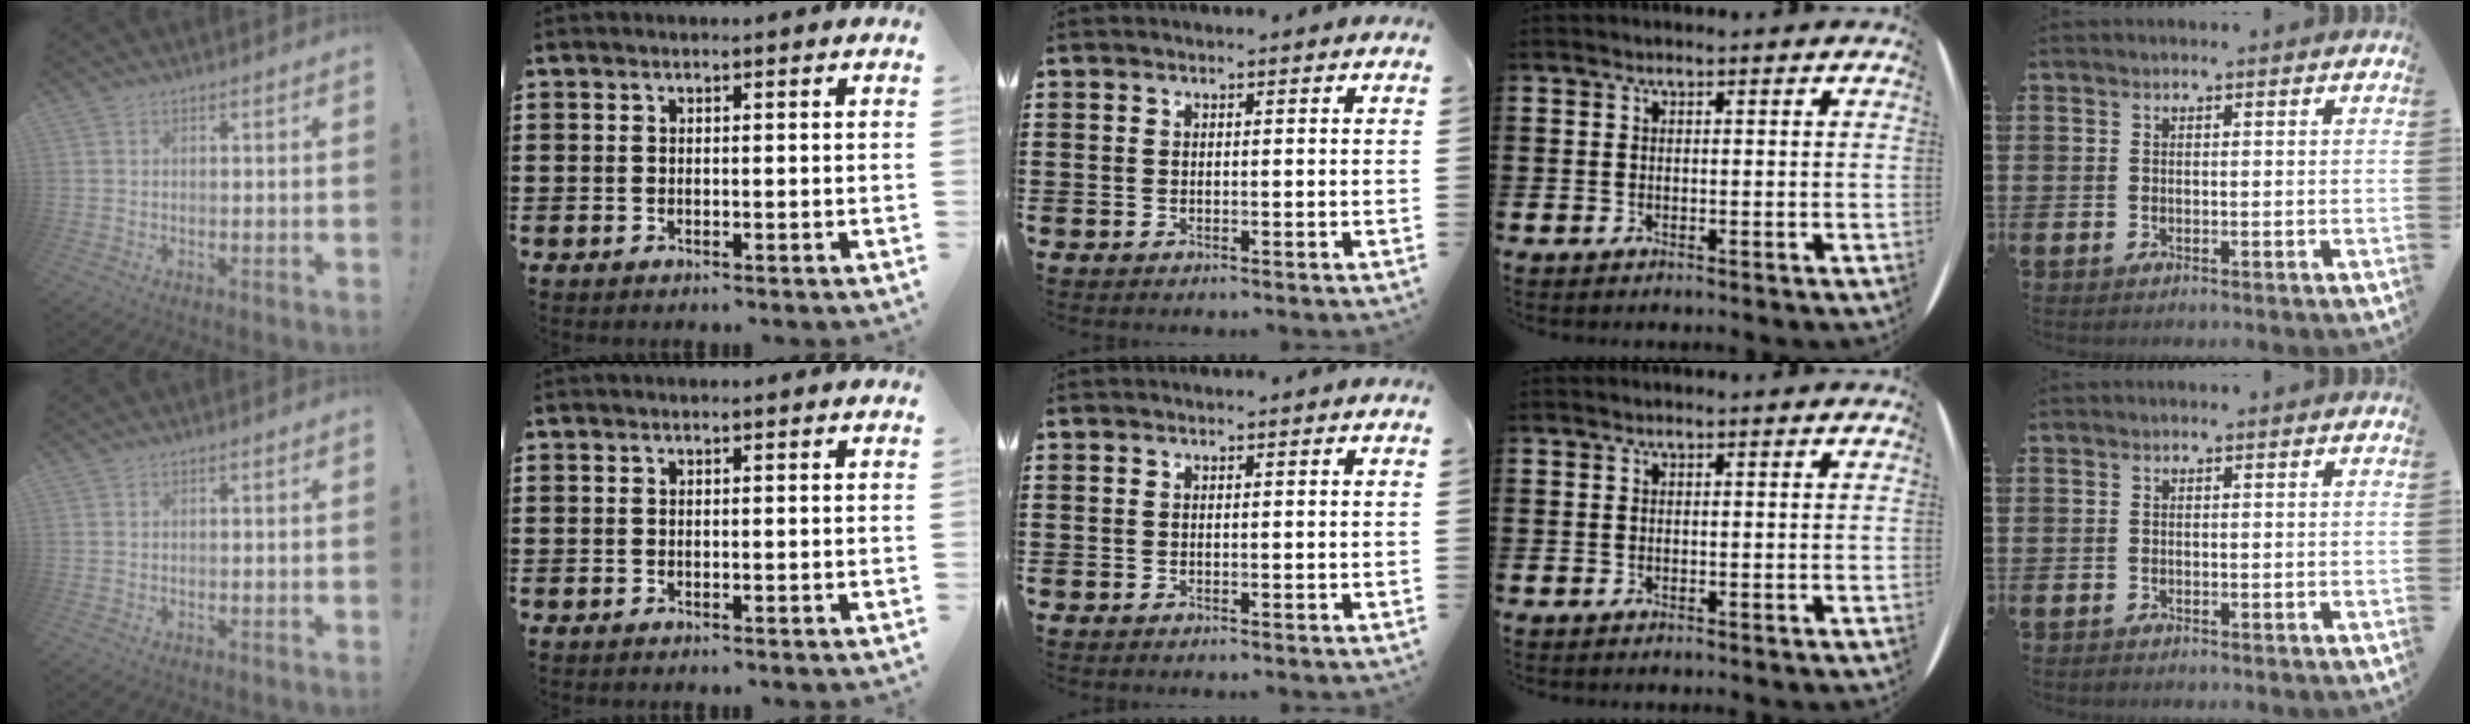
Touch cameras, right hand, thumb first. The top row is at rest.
{}